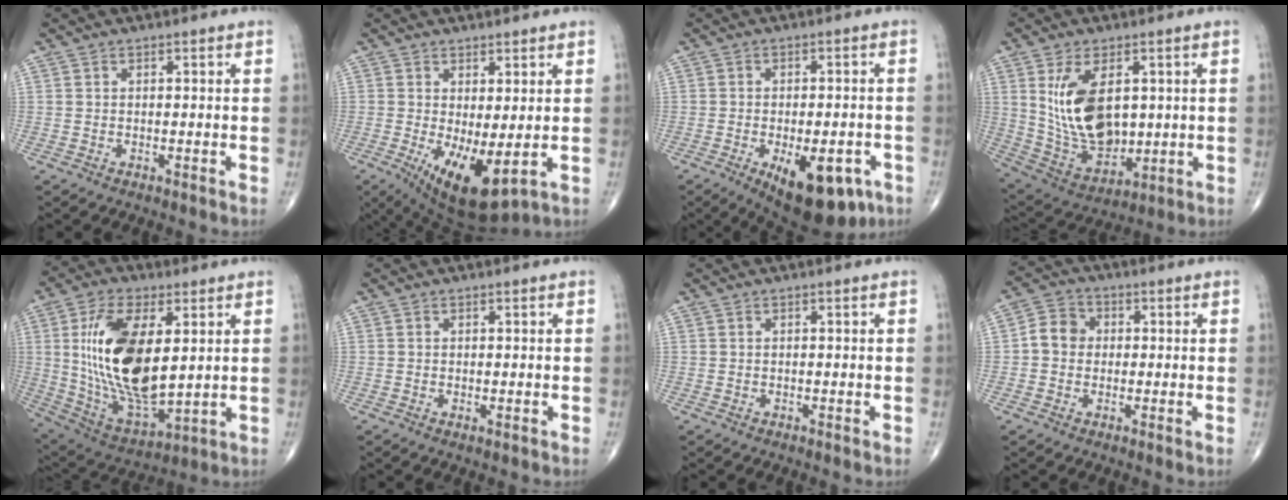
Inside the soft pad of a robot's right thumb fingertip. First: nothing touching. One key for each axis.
{"total": 10.2, "fx": -1.5, "fy": 3.8, "fz": 9.3, "tx": -0.154, "ty": -0.024, "tz": -0.007}
{"total": 14.1, "fx": -6.5, "fy": 6.6, "fz": 10.6, "tx": -0.124, "ty": 0.012, "tz": -0.079}
{"total": 15.4, "fx": 2.8, "fy": 9.0, "fz": 12.1, "tx": -0.201, "ty": -0.016, "tz": 0.075}
{"total": 21.3, "fx": 3.6, "fy": 10.0, "fz": 18.4, "tx": -0.346, "ty": -0.023, "tz": 0.078}
{"total": 0.6, "fx": -0.1, "fy": 0.2, "fz": 0.6, "tx": -0.013, "ty": -0.004, "tz": -0.002}
{"total": 0.0}
{"total": 5.4, "fx": -0.1, "fy": 4.8, "fz": 2.6, "tx": -0.034, "ty": 0.016, "tz": -0.012}